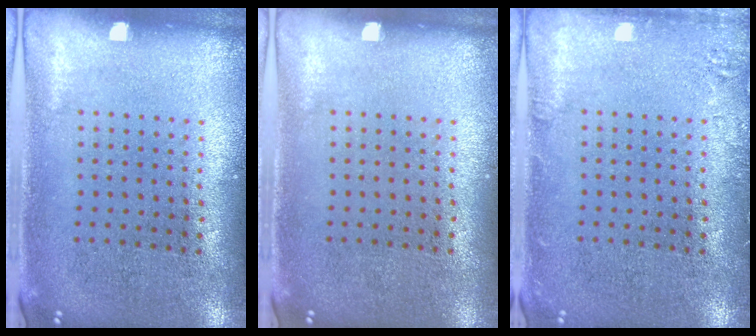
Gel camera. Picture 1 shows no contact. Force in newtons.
{"total": 0.0}
{"total": 1.5, "press": 1.5, "slide": 0.2}